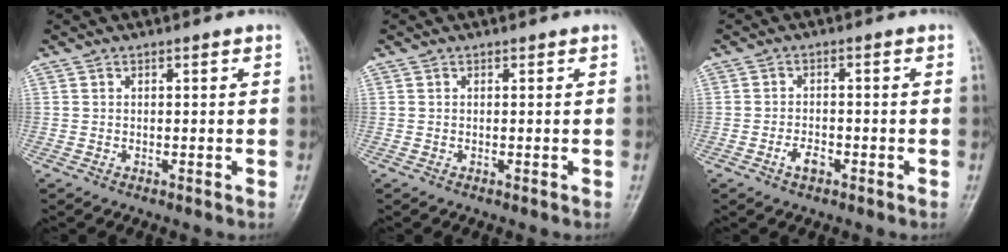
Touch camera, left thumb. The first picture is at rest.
{"total": 0.0}
{"total": 2.9, "force": [-1.6, 1.5, 1.9], "torque": [-0.033, 0.013, -0.029]}